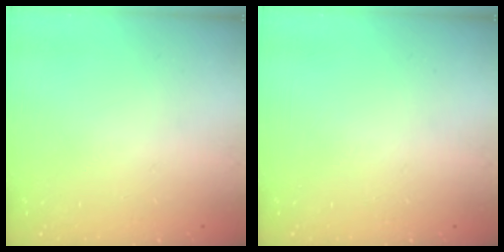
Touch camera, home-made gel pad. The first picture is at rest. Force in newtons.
{"total": 0.0}